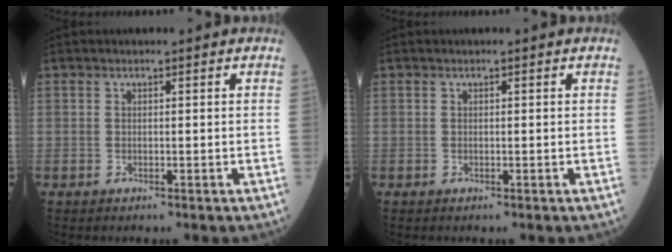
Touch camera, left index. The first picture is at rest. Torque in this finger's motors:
{"motor_torque": [0.00, 0.00, -0.01, 0.00]}